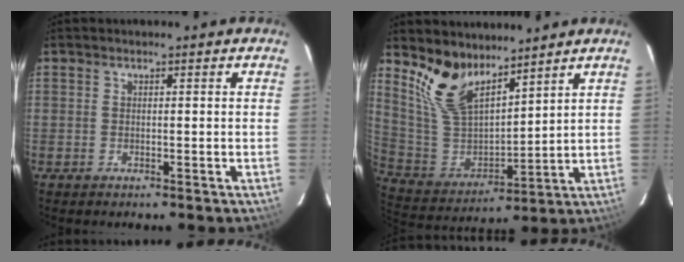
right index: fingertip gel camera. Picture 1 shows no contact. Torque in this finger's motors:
{"motor_torque": [0.24, 0.47, 0.50, 0.11]}